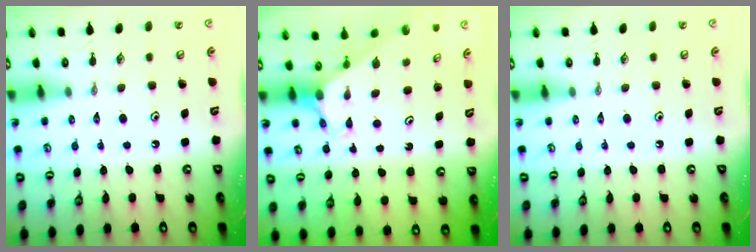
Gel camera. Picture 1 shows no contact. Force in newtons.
{"total": 2.6, "press": 2.6, "slide": 0.0}
{"total": 0.0}